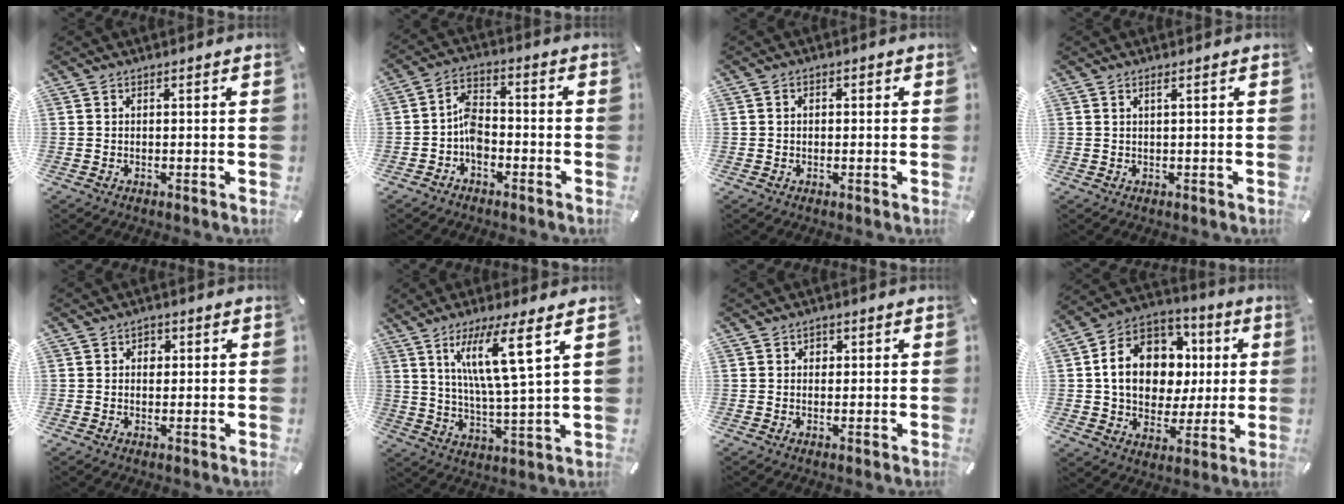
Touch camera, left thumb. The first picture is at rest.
{"total": 6.7, "force": [-2.8, 4.6, 4.0], "torque": [-0.084, 0.022, -0.054]}
{"total": 1.6, "force": [-0.3, 1.3, 0.8], "torque": [-0.014, 0.007, -0.009]}
{"total": 1.1, "force": [0.4, 0.0, 1.0], "torque": [-0.019, 0.001, 0.007]}
{"total": 2.0, "force": [0.2, 1.8, 0.9], "torque": [0.004, -0.003, -0.005]}
{"total": 13.2, "force": [7.0, 1.4, 11.1], "torque": [-0.207, -0.018, 0.109]}
{"total": 1.5, "force": [0.1, 1.5, 0.5], "torque": [0.006, 0.000, -0.004]}
{"total": 15.6, "force": [1.3, 13.1, 8.4], "torque": [-0.163, 0.006, 0.031]}